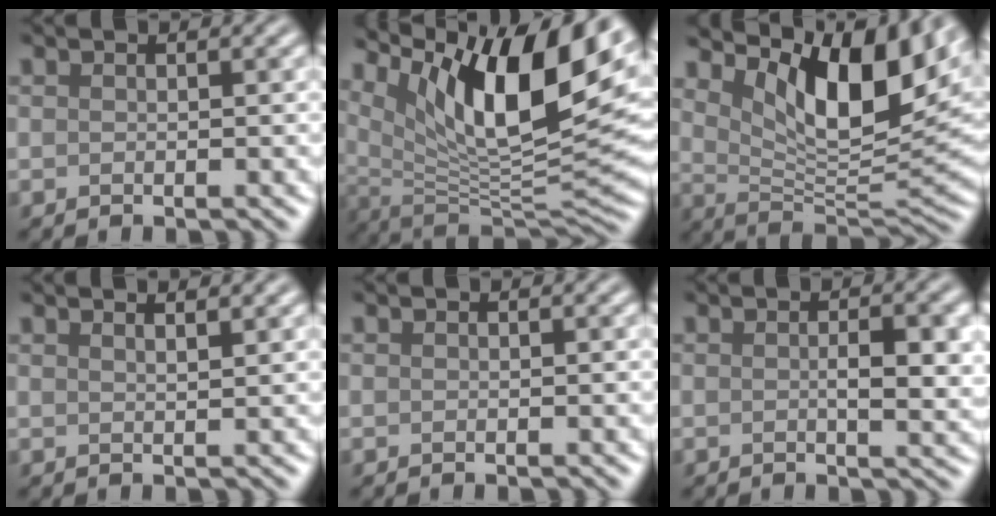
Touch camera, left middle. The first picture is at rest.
{"total": 13.9, "force": [6.6, 3.9, 11.6], "torque": [-0.186, 0.005, 0.122]}
{"total": 10.9, "force": [5.2, 3.7, 8.9], "torque": [-0.138, -0.005, 0.095]}
{"total": 1.6, "force": [1.3, 0.2, 0.7], "torque": [-0.007, 0.004, 0.009]}
{"total": 0.0}
{"total": 3.9, "force": [0.0, 1.3, 3.6], "torque": [-0.062, -0.001, 0.000]}